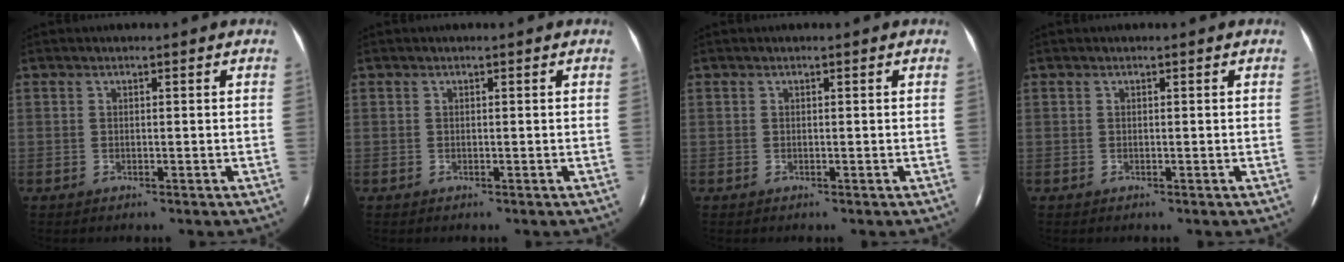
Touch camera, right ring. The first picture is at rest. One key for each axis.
{"total": 0.0}
{"total": 0.0}
{"total": 0.0}